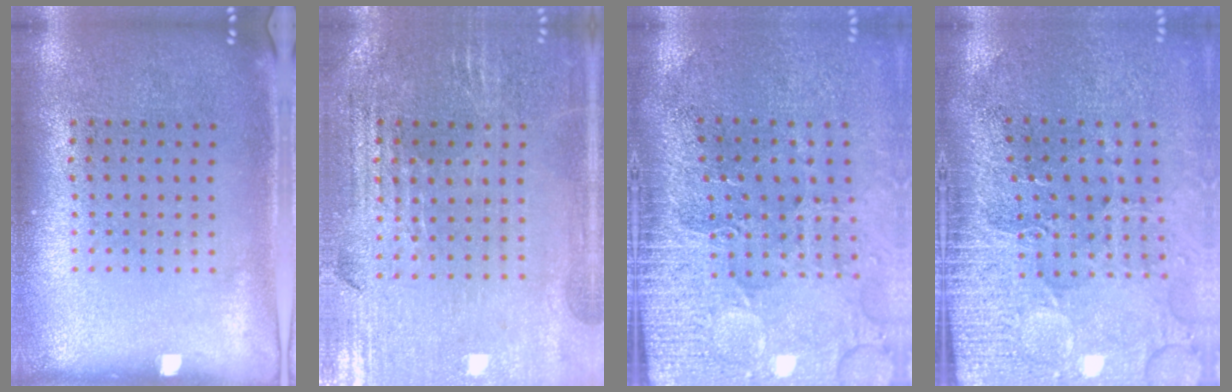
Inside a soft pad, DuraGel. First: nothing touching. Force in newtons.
{"total": 1.8, "press": 1.7, "slide": 0.4}
{"total": 3.7, "press": 3.4, "slide": 1.4}
{"total": 3.7, "press": 3.4, "slide": 1.4}